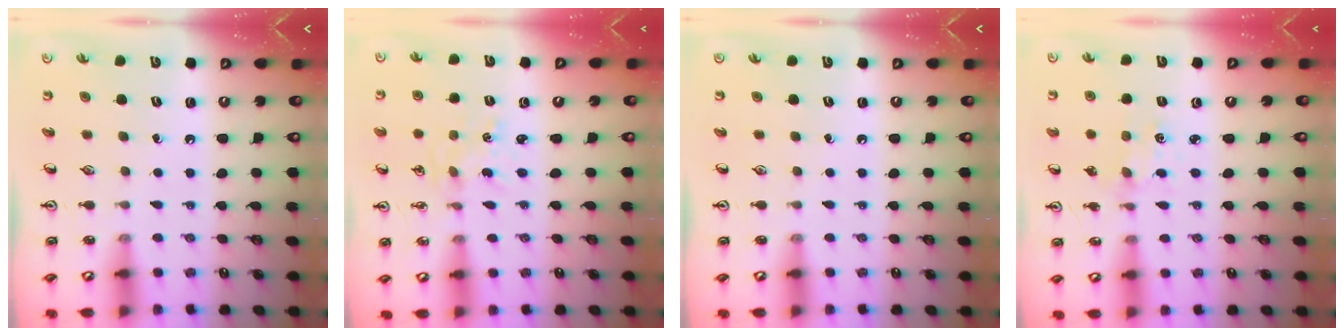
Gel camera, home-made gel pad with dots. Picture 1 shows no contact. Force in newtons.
{"total": 0.7, "press": 0.7, "slide": 0.1}
{"total": 0.0}
{"total": 1.0, "press": 1.0, "slide": 0.2}